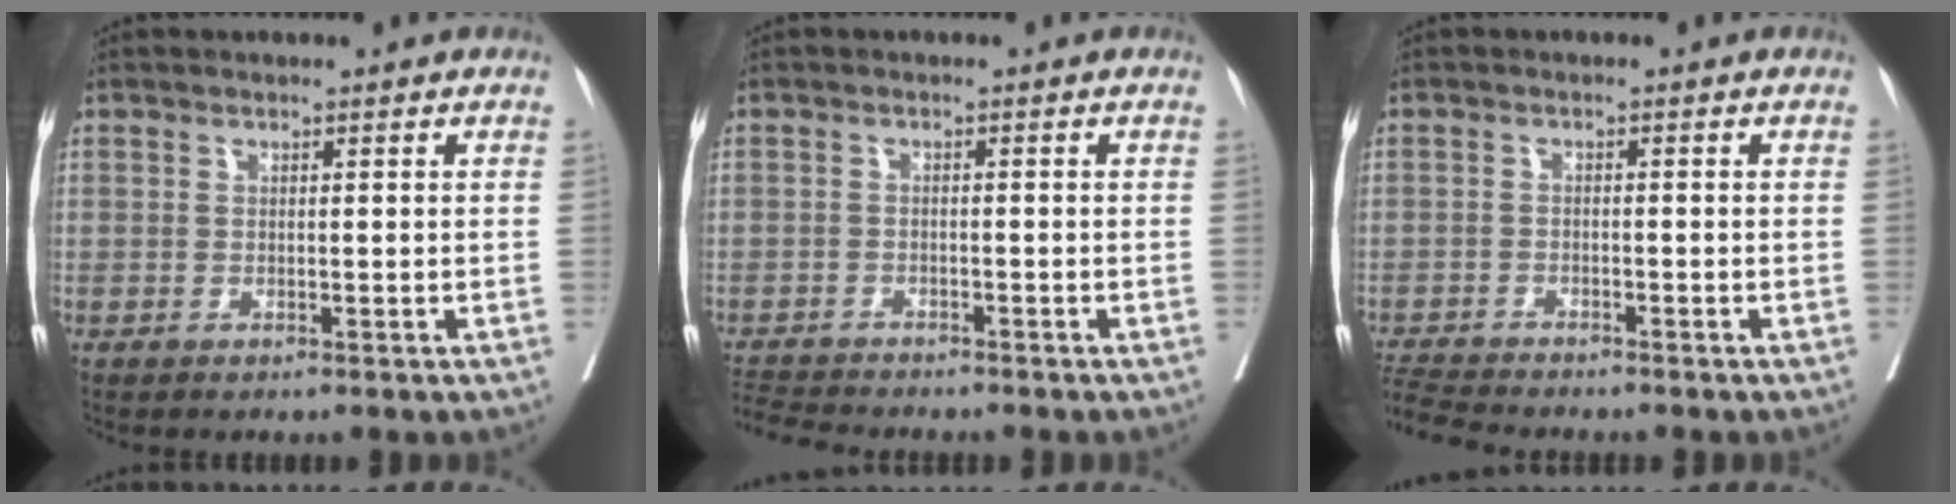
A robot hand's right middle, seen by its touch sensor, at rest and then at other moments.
{"total": 5.4, "force": [-5.3, 0.4, 1.1], "torque": [-0.021, -0.017, -0.090]}
{"total": 5.6, "force": [-5.5, -0.1, 1.1], "torque": [-0.025, -0.019, -0.097]}